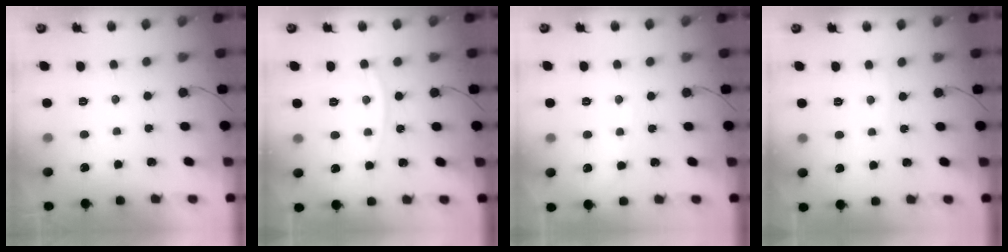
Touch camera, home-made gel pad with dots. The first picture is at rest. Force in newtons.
{"total": 6.0, "press": 5.9, "slide": 0.9}
{"total": 3.0, "press": 3.0, "slide": 0.3}
{"total": 2.0, "press": 2.0, "slide": 0.2}